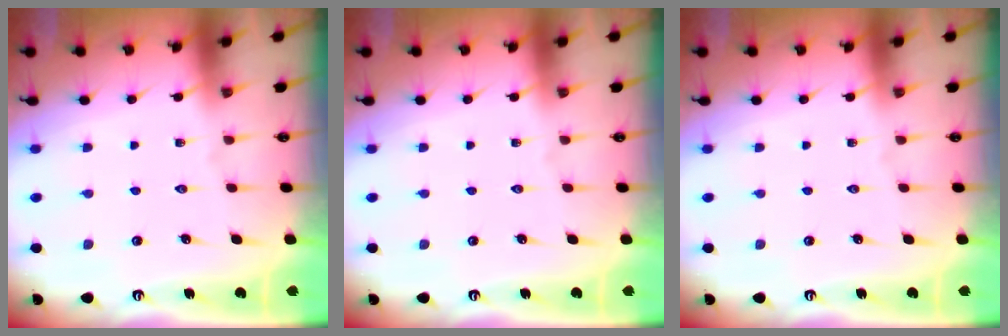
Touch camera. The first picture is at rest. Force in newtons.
{"total": 0.0}
{"total": 0.0}